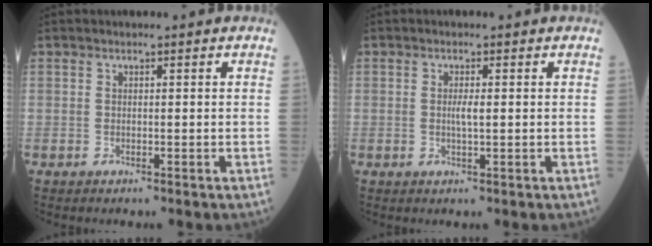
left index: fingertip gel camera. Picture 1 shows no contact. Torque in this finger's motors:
{"motor_torque": [0.55, 0.11, 0.02, 0.03]}